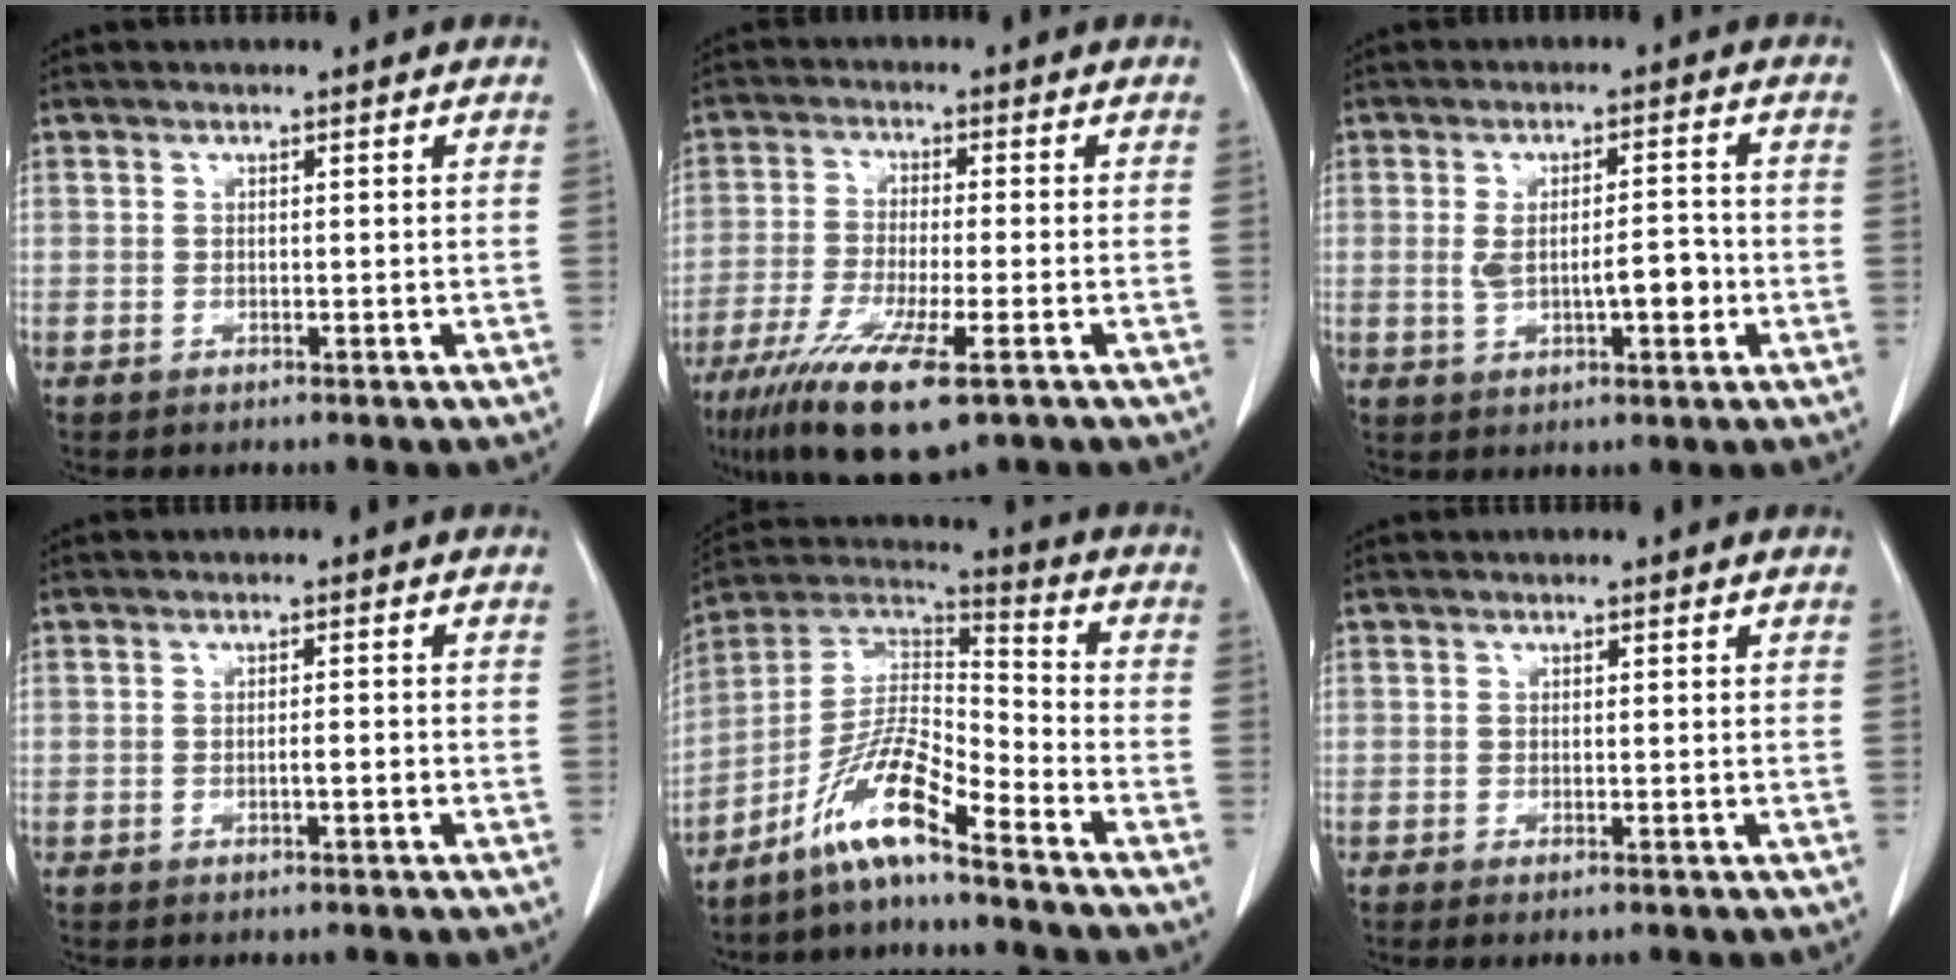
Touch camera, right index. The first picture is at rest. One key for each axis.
{"total": 12.6, "fx": -7.2, "fy": 1.8, "fz": 10.2, "tx": -0.191, "ty": -0.037, "tz": -0.123}
{"total": 6.3, "fx": -0.8, "fy": 1.9, "fz": 5.9, "tx": -0.101, "ty": 0.008, "tz": -0.006}
{"total": 1.4, "fx": -0.6, "fy": 0.1, "fz": 1.3, "tx": -0.023, "ty": 0.001, "tz": -0.010}
{"total": 10.7, "fx": -7.6, "fy": 0.7, "fz": 7.5, "tx": -0.149, "ty": 0.017, "tz": -0.146}
{"total": 0.7, "fx": -0.4, "fy": 0.1, "fz": 0.5, "tx": -0.011, "ty": -0.002, "tz": -0.008}